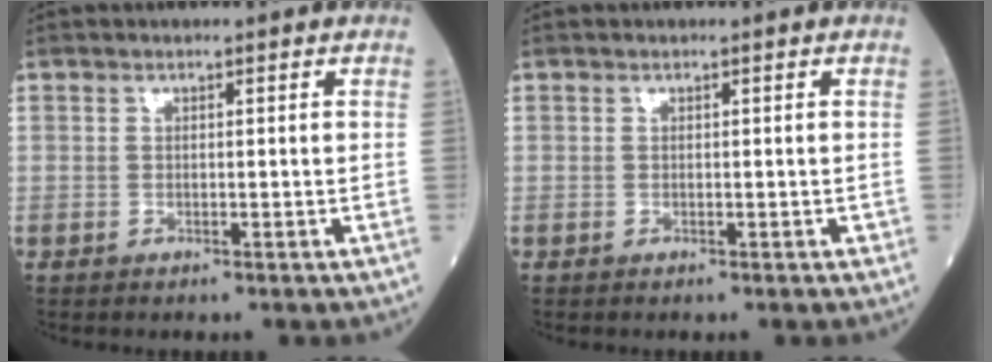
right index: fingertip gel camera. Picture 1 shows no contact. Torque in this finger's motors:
{"motor_torque": [0.14, -0.14, 0.05, 0.02]}